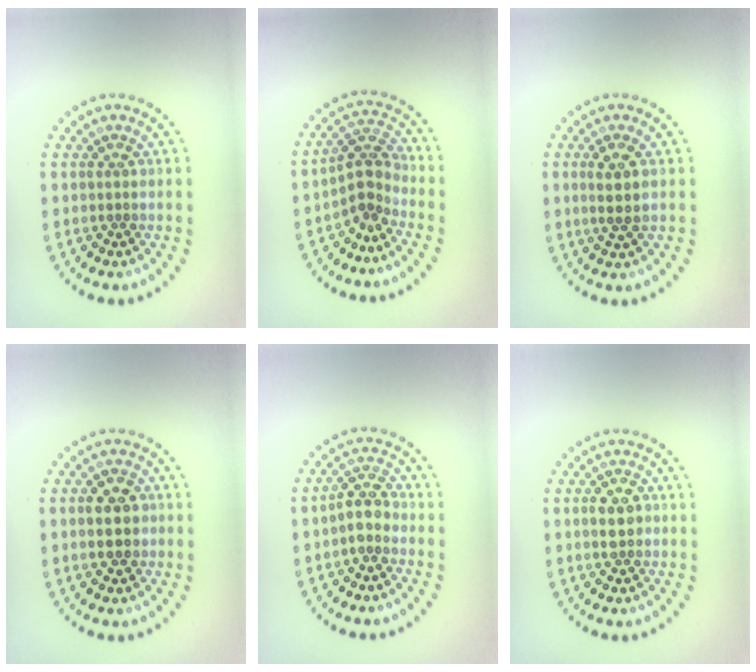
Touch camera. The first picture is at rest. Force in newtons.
{"total": 2.7, "press": 1.9, "slide": 1.9}
{"total": 2.2, "press": 2.0, "slide": 1.0}
{"total": 3.5, "press": 3.5, "slide": 0.2}
{"total": 2.4, "press": 2.0, "slide": 1.2}
{"total": 2.1, "press": 2.1, "slide": 0.2}